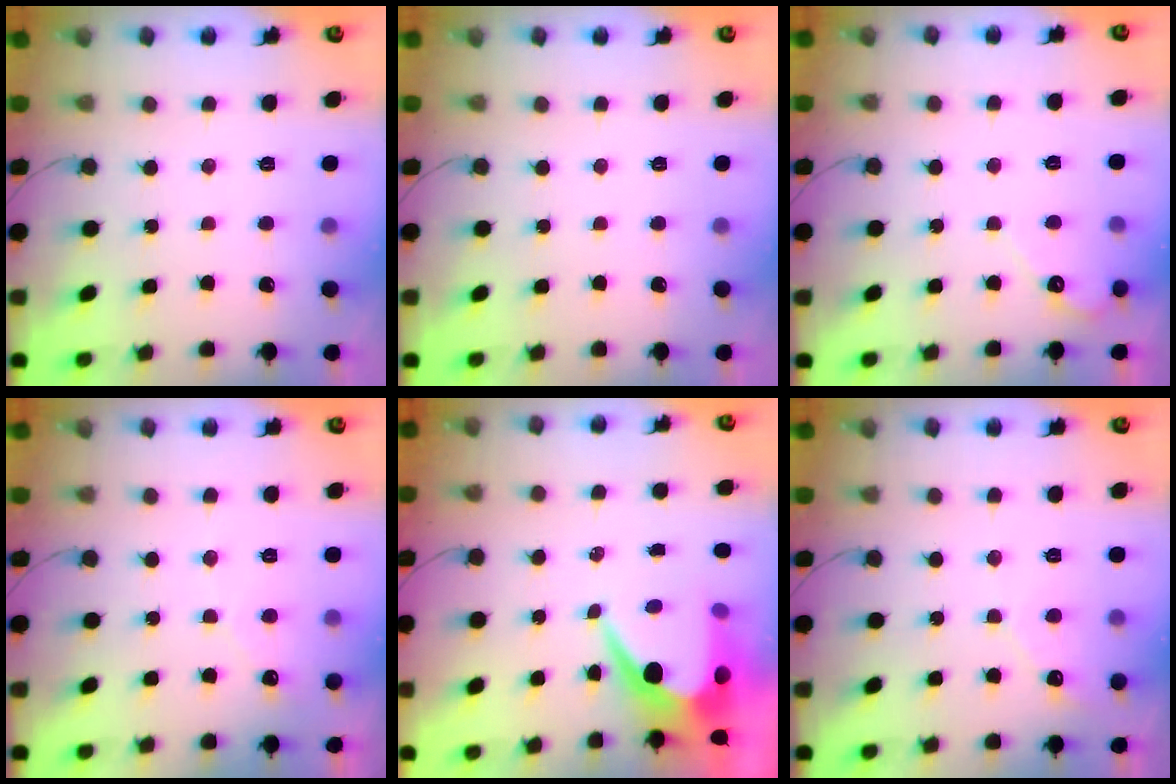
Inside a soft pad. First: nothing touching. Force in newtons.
{"total": 0.0}
{"total": 3.3, "press": 3.2, "slide": 0.2}
{"total": 2.4, "press": 2.4, "slide": 0.1}
{"total": 9.3, "press": 9.3, "slide": 0.6}
{"total": 3.6, "press": 3.6, "slide": 0.2}